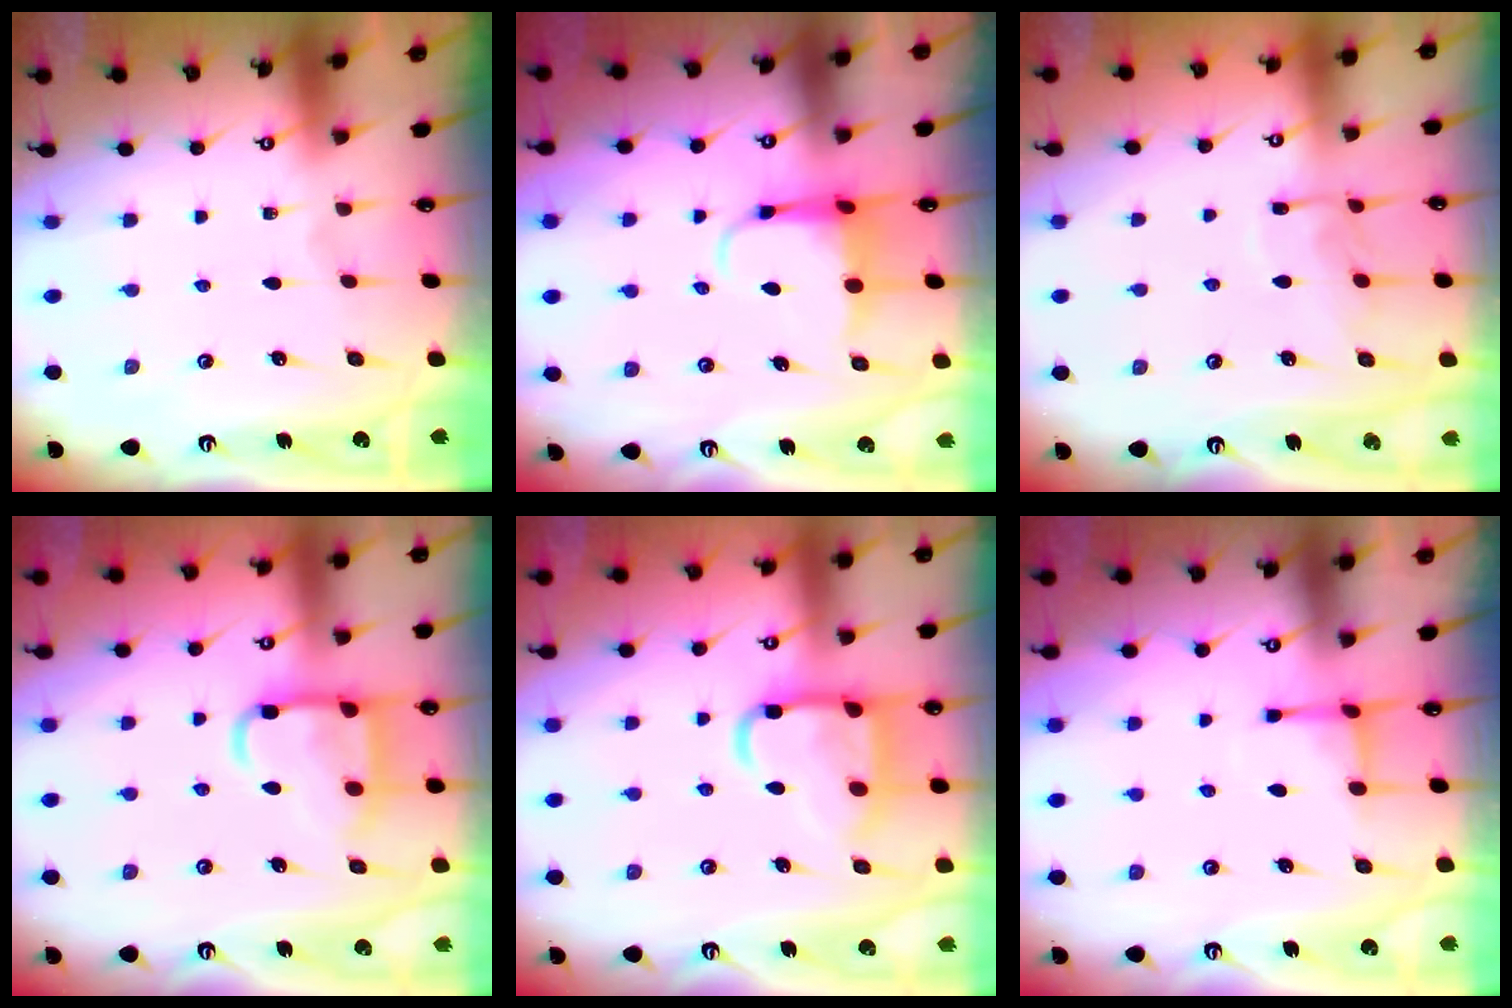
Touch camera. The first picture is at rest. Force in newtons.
{"total": 5.8, "press": 5.6, "slide": 1.2}
{"total": 7.8, "press": 7.7, "slide": 0.6}
{"total": 13.1, "press": 13.0, "slide": 1.5}
{"total": 14.5, "press": 14.4, "slide": 1.5}
{"total": 2.8, "press": 2.7, "slide": 0.6}